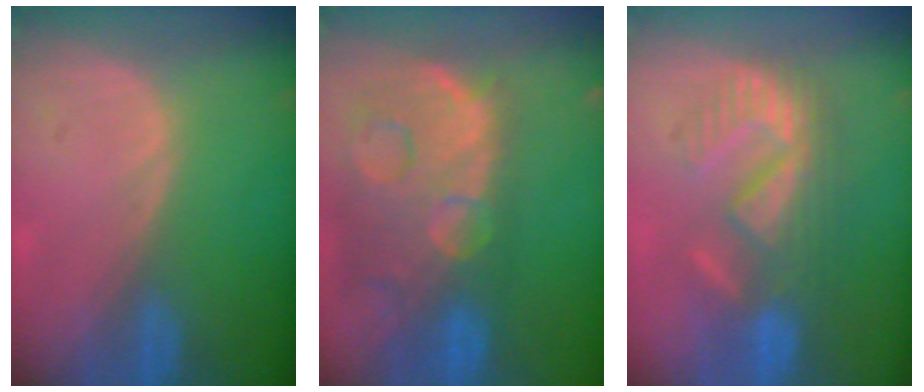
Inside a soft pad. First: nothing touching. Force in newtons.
{"total": 14.5, "press": 11.7, "slide": 8.5}
{"total": 8.8, "press": 8.7, "slide": 1.7}